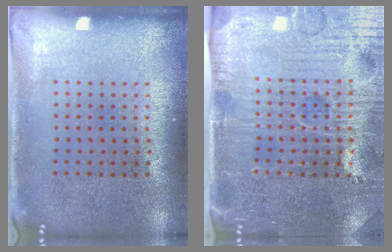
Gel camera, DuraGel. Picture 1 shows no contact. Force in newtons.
{"total": 4.9, "press": 4.4, "slide": 2.0}